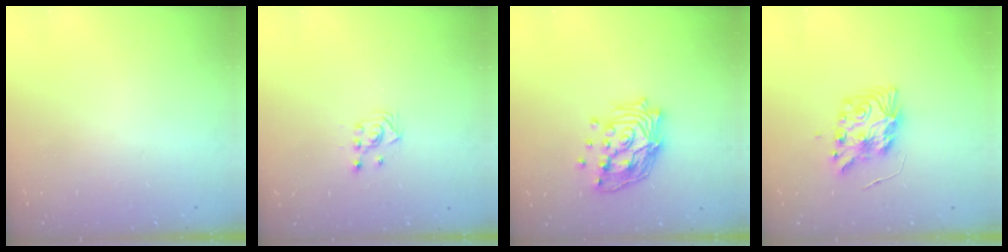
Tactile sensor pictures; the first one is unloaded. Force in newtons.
{"total": 2.9, "press": 2.9, "slide": 0.3}
{"total": 17.1, "press": 17.1, "slide": 1.3}
{"total": 9.8, "press": 9.8, "slide": 0.9}